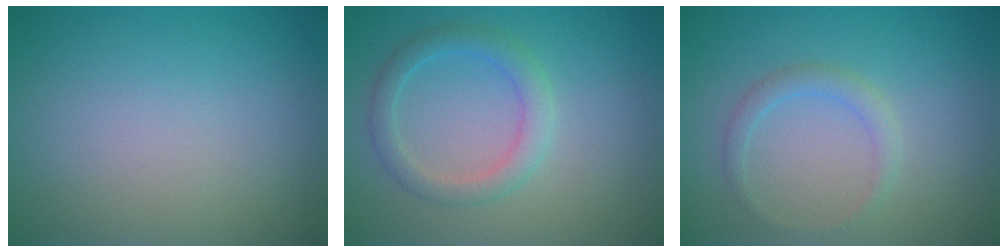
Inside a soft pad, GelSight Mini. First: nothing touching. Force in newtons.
{"total": 2.7, "press": 2.7, "slide": 0.1}
{"total": 1.6, "press": 1.6, "slide": 0.2}